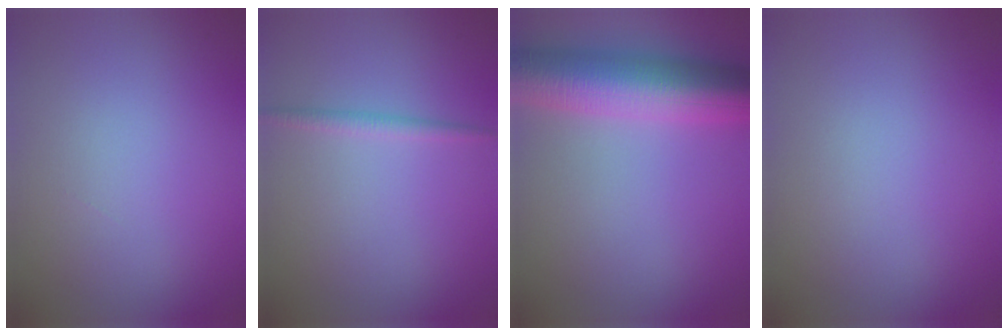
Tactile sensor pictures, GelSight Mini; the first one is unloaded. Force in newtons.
{"total": 1.2, "press": 1.2, "slide": 0.1}
{"total": 9.8, "press": 9.8, "slide": 0.1}
{"total": 0.0}